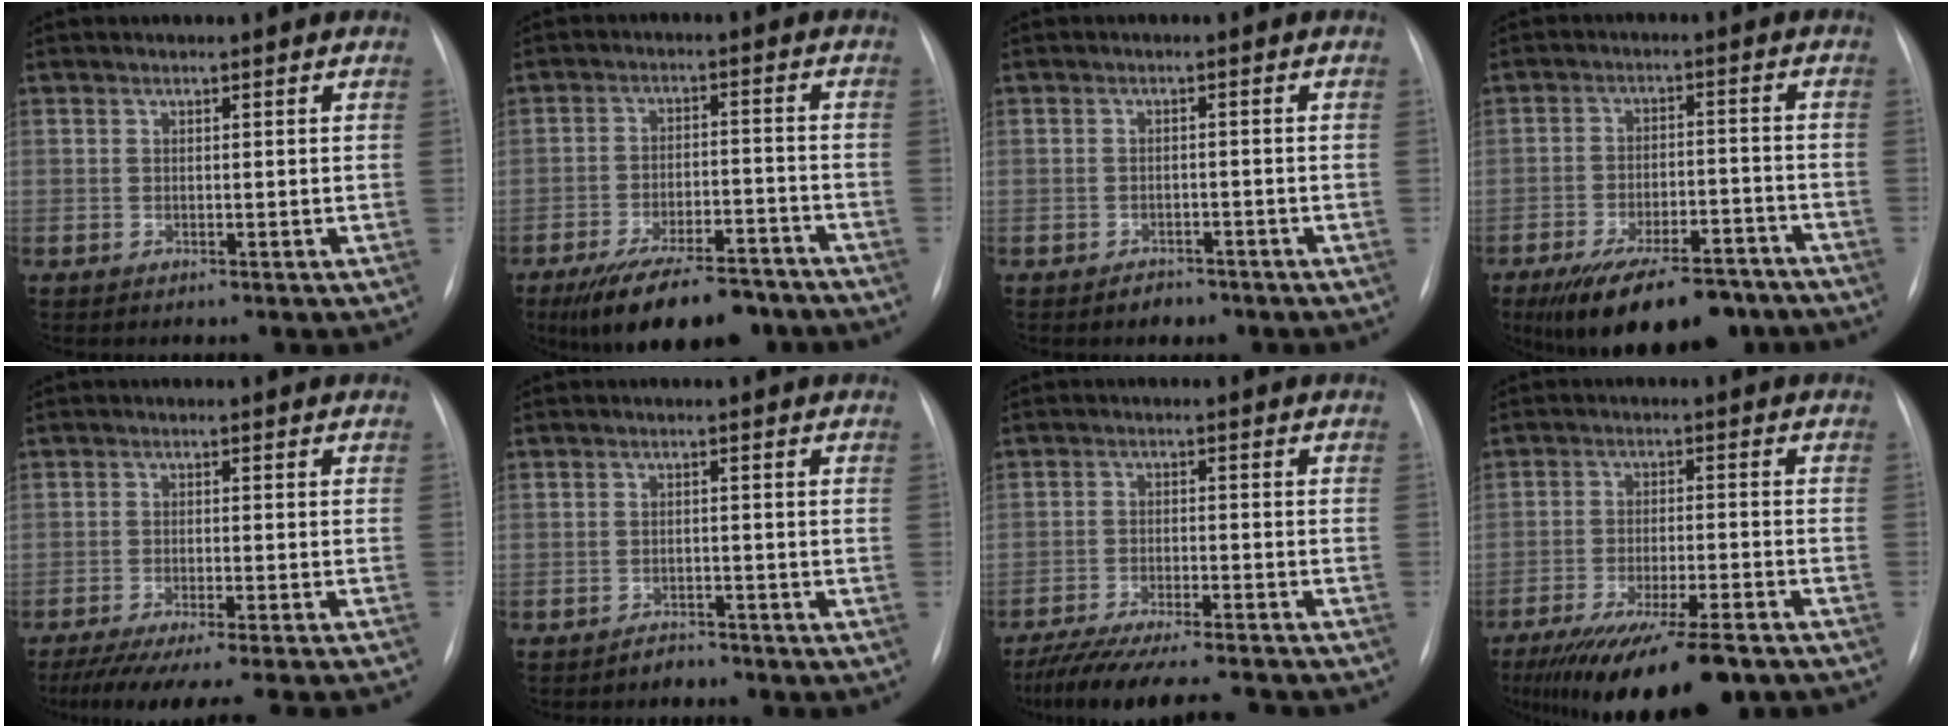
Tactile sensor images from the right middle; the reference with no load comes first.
{"total": 14.8, "force": [-11.6, 4.7, 7.8], "torque": [-0.108, 0.004, -0.174]}
{"total": 2.1, "force": [-1.5, 1.3, 0.5], "torque": [-0.015, 0.002, -0.015]}
{"total": 16.4, "force": [-12.6, 5.5, 8.8], "torque": [-0.121, 0.002, -0.183]}
{"total": 17.6, "force": [-15.8, -0.1, 7.7], "torque": [-0.097, -0.043, -0.213]}
{"total": 1.6, "force": [-1.5, 0.6, -0.1], "torque": [-0.006, -0.002, -0.021]}
{"total": 17.7, "force": [-15.8, 1.6, 7.9], "torque": [-0.132, -0.030, -0.224]}
{"total": 17.2, "force": [-13.2, 2.8, 10.7], "torque": [-0.160, -0.027, -0.203]}